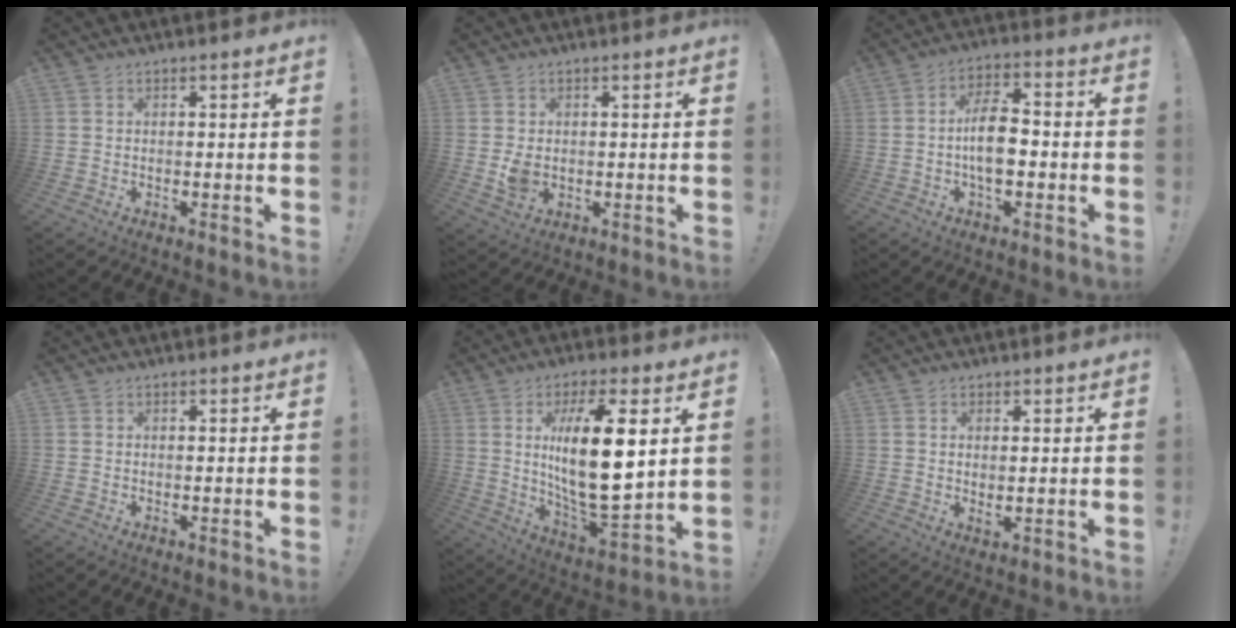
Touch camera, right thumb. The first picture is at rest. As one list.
[{"total": 4.5, "force": [0.1, 3.5, 2.8], "torque": [-0.041, -0.007, 0.001]}, {"total": 10.2, "force": [-2.0, 5.3, 8.5], "torque": [-0.153, 0.015, -0.034]}, {"total": 0.0}, {"total": 19.6, "force": [4.4, 6.5, 17.9], "torque": [-0.322, -0.028, 0.061]}, {"total": 2.0, "force": [0.8, 0.5, 1.8], "torque": [-0.026, -0.006, 0.013]}]